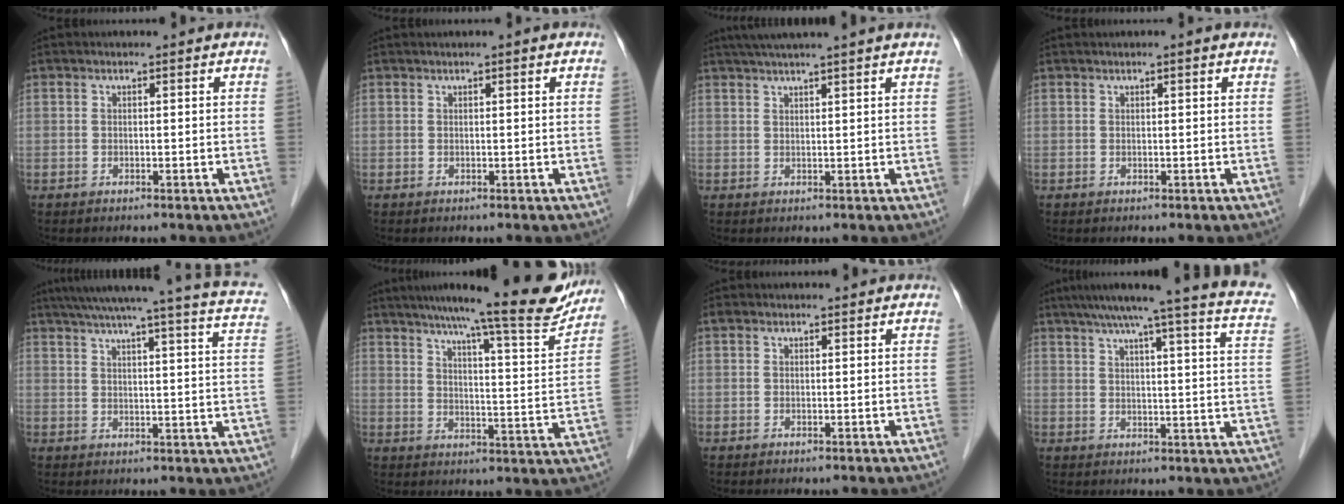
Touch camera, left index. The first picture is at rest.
{"total": 0.6, "force": [0.3, -0.1, 0.5], "torque": [-0.013, 0.001, 0.009]}
{"total": 6.6, "force": [5.3, -1.5, 3.6], "torque": [-0.050, 0.025, 0.078]}
{"total": 0.8, "force": [0.5, -0.1, 0.6], "torque": [-0.014, 0.004, 0.009]}
{"total": 23.6, "force": [19.2, 0.7, 13.7], "torque": [-0.205, -0.005, 0.230]}
{"total": 18.6, "force": [16.3, 1.0, 8.9], "torque": [-0.128, -0.031, 0.212]}
{"total": 0.5, "force": [0.4, 0.4, 0.1], "torque": [-0.011, 0.013, 0.012]}
{"total": 19.5, "force": [14.7, 0.3, 12.8], "torque": [-0.189, -0.002, 0.173]}